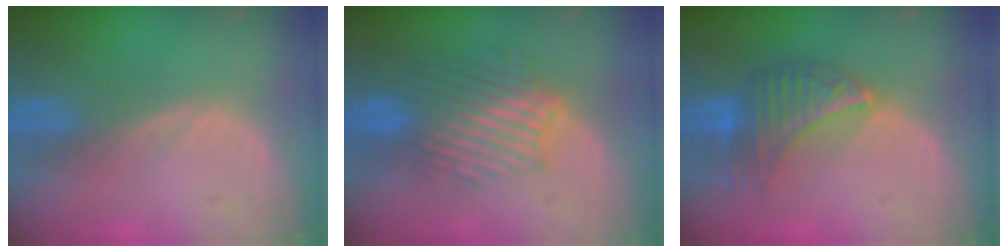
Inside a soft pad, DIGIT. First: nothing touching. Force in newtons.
{"total": 9.4, "press": 8.3, "slide": 4.3}
{"total": 6.9, "press": 6.7, "slide": 1.6}